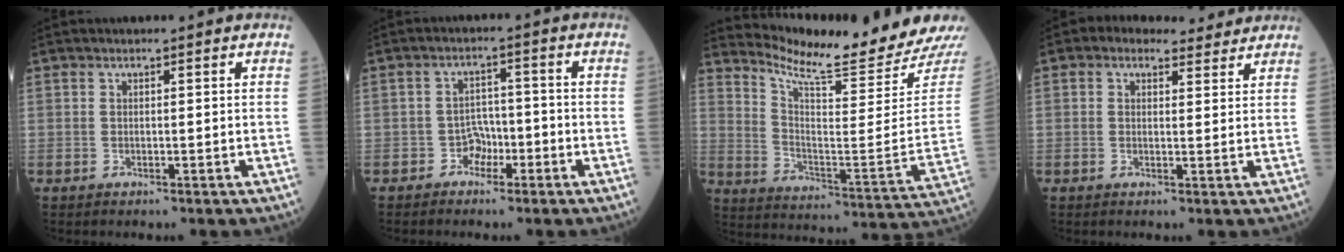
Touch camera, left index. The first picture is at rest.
{"total": 2.9, "force": [-1.7, 2.0, 1.0], "torque": [-0.012, 0.010, -0.033]}
{"total": 17.1, "force": [16.5, -2.1, 3.7], "torque": [-0.080, -0.113, 0.240]}
{"total": 4.6, "force": [3.7, 2.5, 1.1], "torque": [-0.018, 0.020, 0.049]}